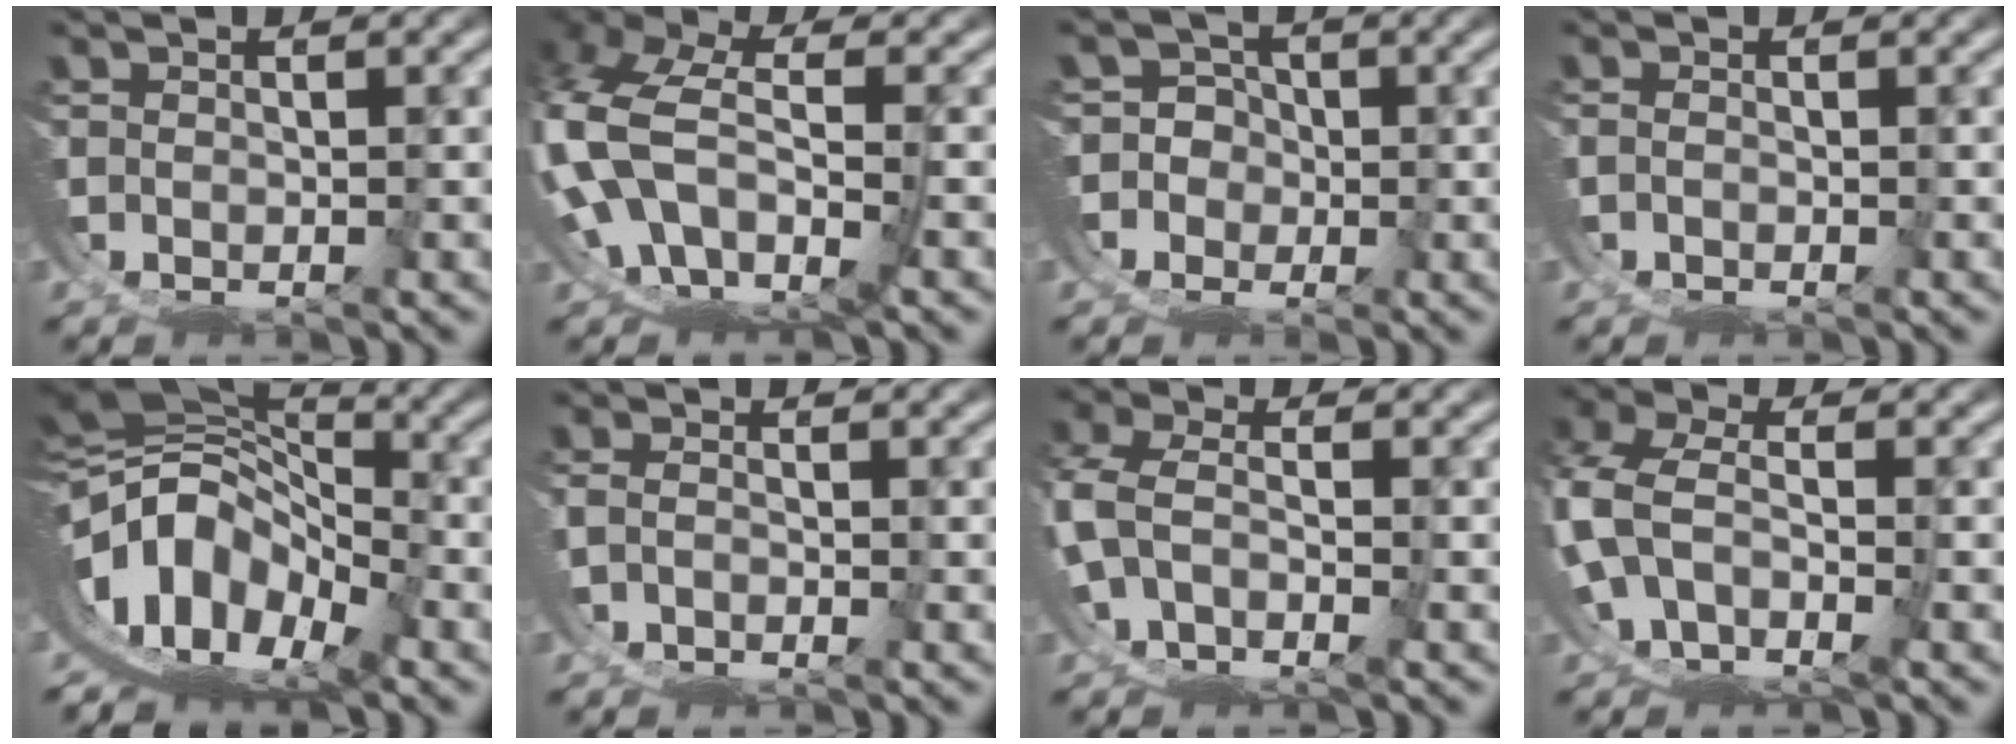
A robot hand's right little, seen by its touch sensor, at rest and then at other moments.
{"total": 11.1, "force": [-1.1, 9.2, 6.1], "torque": [-0.179, -0.050, -0.005]}
{"total": 3.3, "force": [-0.2, 3.2, 0.2], "torque": [-0.006, -0.010, -0.007]}
{"total": 1.3, "force": [-0.5, 1.0, 0.7], "torque": [-0.010, -0.004, -0.008]}
{"total": 20.2, "force": [0.3, 15.8, 12.6], "torque": [-0.245, -0.027, 0.000]}
{"total": 2.6, "force": [-0.9, 2.0, 1.4], "torque": [-0.032, -0.011, -0.011]}
{"total": 6.7, "force": [-1.5, 5.7, 3.1], "torque": [-0.090, -0.033, -0.017]}
{"total": 8.7, "force": [-1.6, 7.5, 4.1], "torque": [-0.124, -0.038, -0.019]}